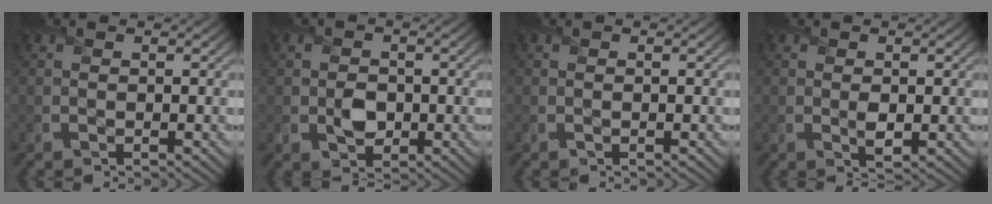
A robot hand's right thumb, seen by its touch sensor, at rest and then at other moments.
{"total": 3.2, "force": [-0.5, 2.7, 1.7], "torque": [-0.033, -0.009, -0.013]}
{"total": 0.0}
{"total": 1.6, "force": [0.0, 1.0, 1.2], "torque": [-0.024, -0.008, 0.002]}